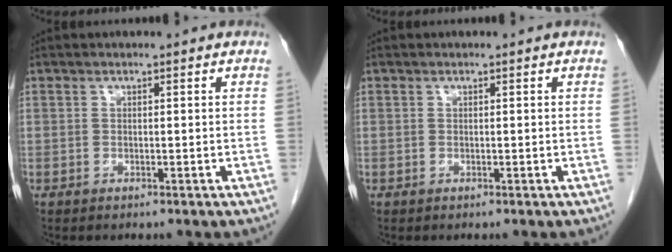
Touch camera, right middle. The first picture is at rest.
{"total": 0.0}